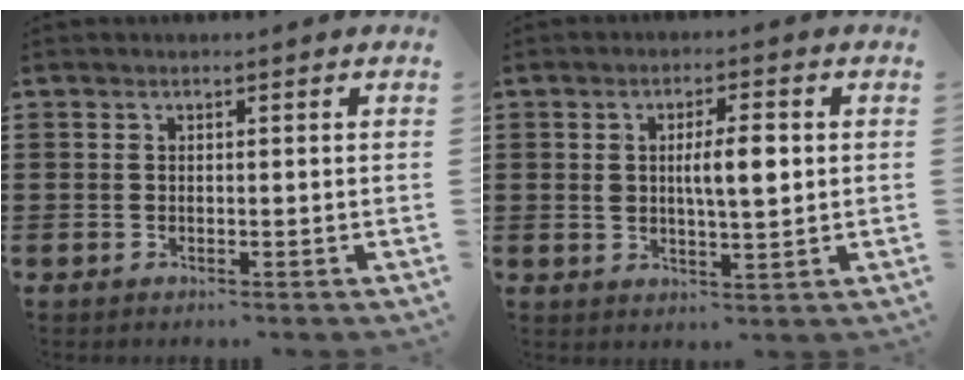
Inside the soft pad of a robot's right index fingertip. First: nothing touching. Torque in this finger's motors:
{"motor_torque": [0.30, -0.14, 0.24, 0.09]}